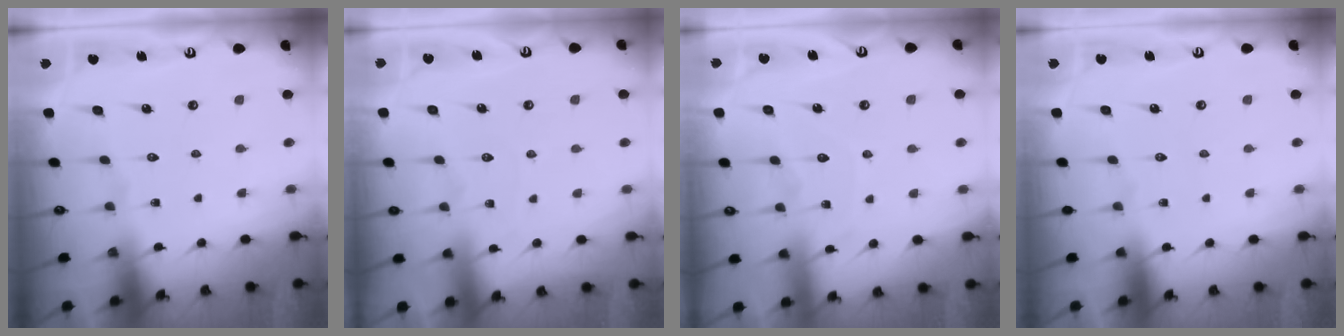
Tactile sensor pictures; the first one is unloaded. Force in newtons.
{"total": 2.9, "press": 2.9, "slide": 0.4}
{"total": 6.9, "press": 6.9, "slide": 0.5}
{"total": 0.0}